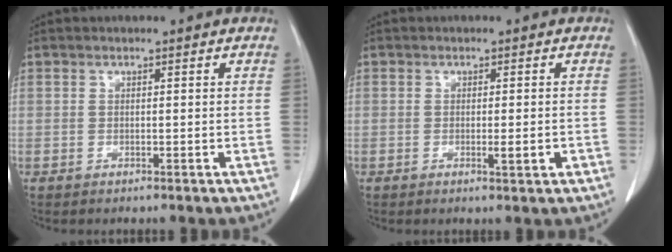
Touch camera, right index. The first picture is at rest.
{"total": 2.3, "force": [-0.7, 0.2, 2.2], "torque": [-0.030, -0.004, -0.009]}